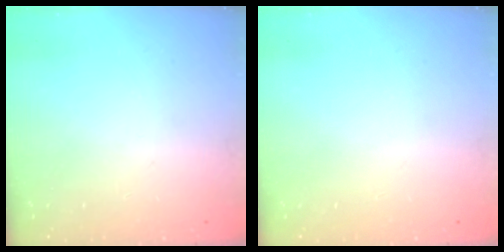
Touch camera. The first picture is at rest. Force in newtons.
{"total": 0.0}